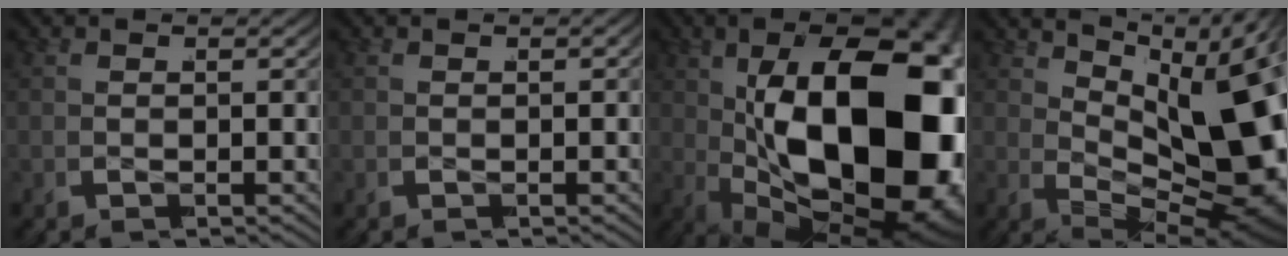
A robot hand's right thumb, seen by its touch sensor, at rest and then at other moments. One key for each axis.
{"total": 0.0}
{"total": 31.8, "fx": -3.1, "fy": 17.8, "fz": 26.2, "tx": -0.399, "ty": -0.060, "tz": -0.010}
{"total": 17.4, "fx": -0.7, "fy": 9.7, "fz": 14.4, "tx": -0.223, "ty": -0.022, "tz": 0.005}